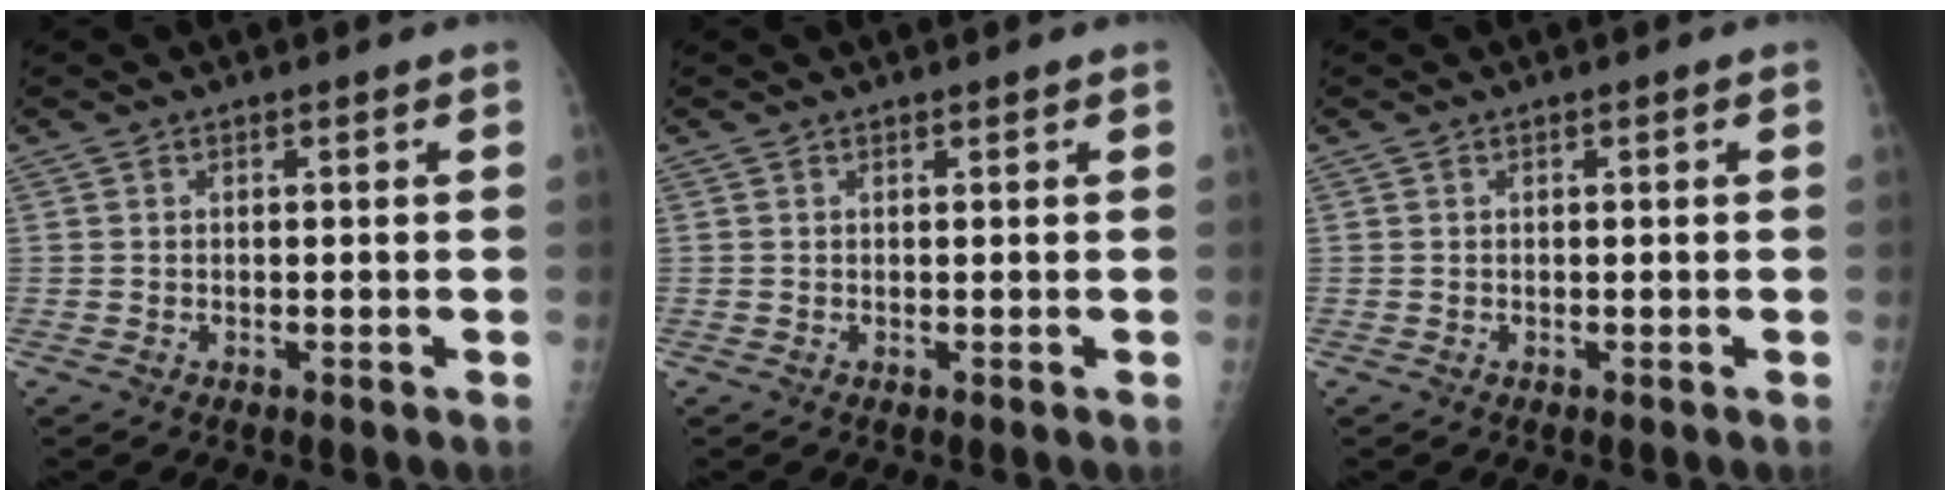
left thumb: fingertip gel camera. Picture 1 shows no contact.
{"total": 0.0}
{"total": 0.0}